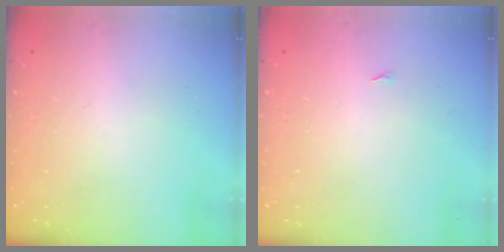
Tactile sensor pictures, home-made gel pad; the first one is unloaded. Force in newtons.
{"total": 4.0, "press": 1.3, "slide": 3.7}